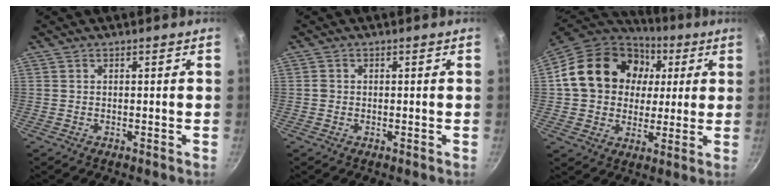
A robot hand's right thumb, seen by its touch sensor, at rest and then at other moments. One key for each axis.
{"total": 0.9, "fx": -0.2, "fy": 0.9, "fz": 0.3, "tx": -0.003, "ty": 0.003, "tz": -0.005}
{"total": 21.7, "fx": 4.3, "fy": 17.7, "fz": 11.9, "tx": -0.194, "ty": 0.031, "tz": 0.069}